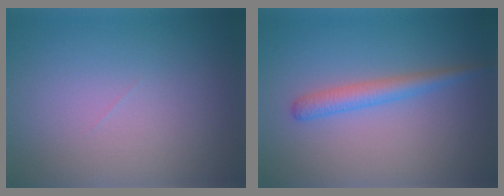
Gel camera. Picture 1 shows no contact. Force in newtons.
{"total": 2.4, "press": 2.4, "slide": 0.2}